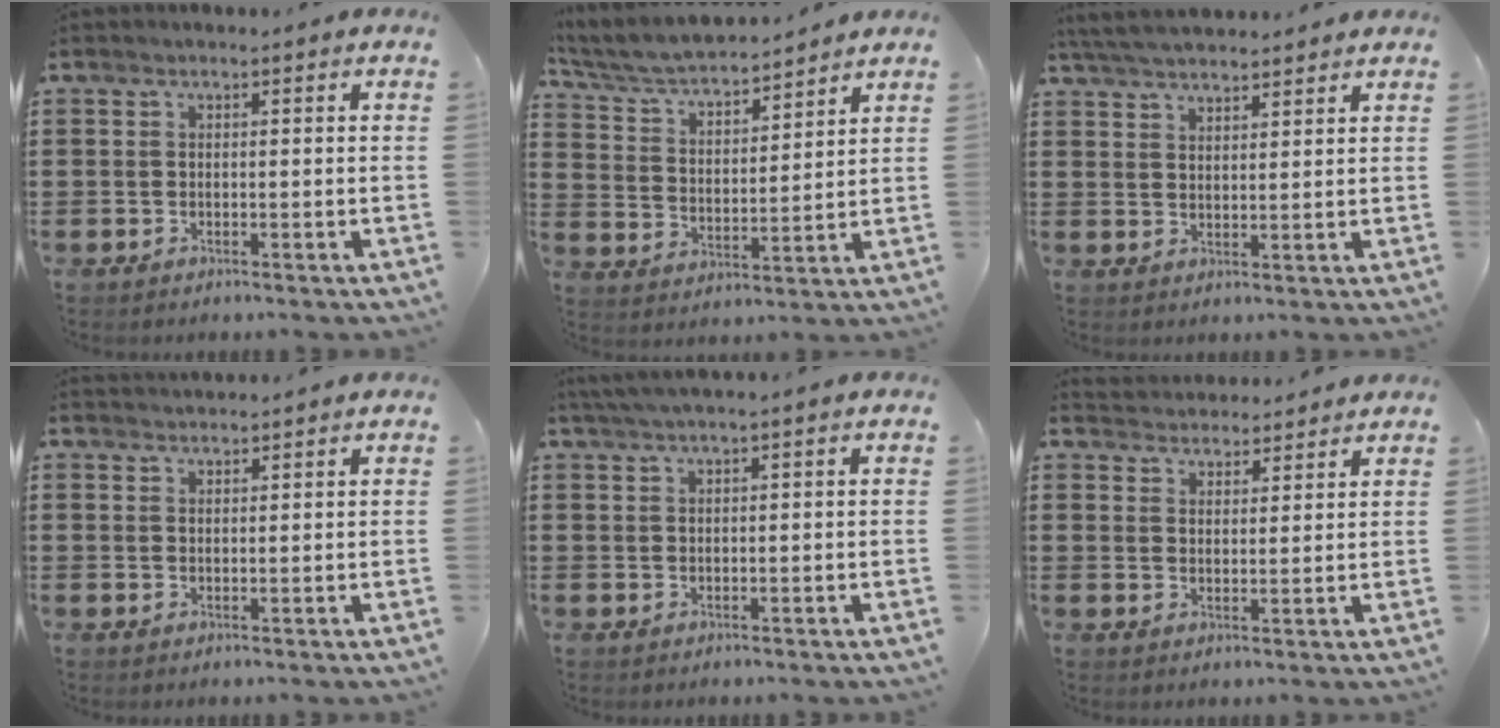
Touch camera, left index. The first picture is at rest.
{"total": 5.2, "force": [4.9, 0.6, 1.8], "torque": [-0.059, -0.032, 0.079]}
{"total": 4.5, "force": [4.4, 0.3, 1.2], "torque": [-0.036, -0.009, 0.082]}
{"total": 1.4, "force": [1.4, 0.0, 0.0], "torque": [-0.003, 0.000, 0.028]}
{"total": 1.6, "force": [1.0, -0.2, 1.3], "torque": [-0.023, 0.000, 0.019]}
{"total": 3.2, "force": [3.2, 0.5, -0.5], "torque": [-0.001, -0.010, 0.060]}